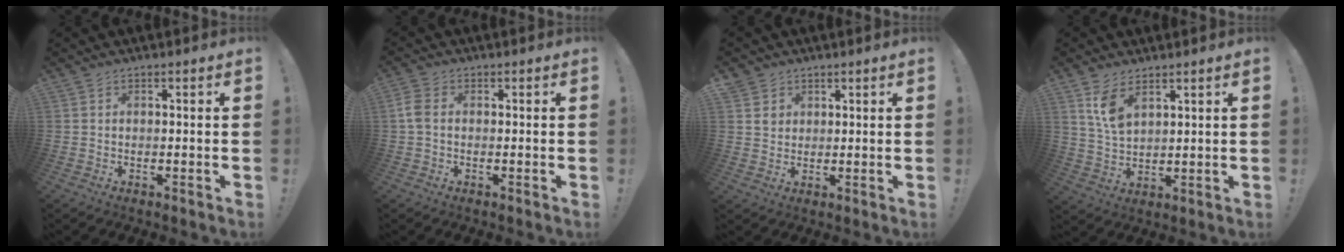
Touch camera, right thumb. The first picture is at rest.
{"total": 4.3, "force": [0.2, 2.9, 3.1], "torque": [-0.072, 0.004, 0.004]}
{"total": 5.0, "force": [2.6, 4.3, 0.6], "torque": [0.001, -0.022, 0.048]}
{"total": 7.4, "force": [4.3, 3.7, 4.7], "torque": [-0.082, -0.018, 0.081]}